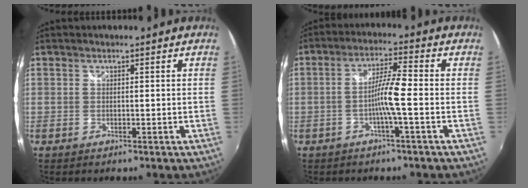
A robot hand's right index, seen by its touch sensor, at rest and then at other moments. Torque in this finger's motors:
{"motor_torque": [0.58, 1.39, 0.45, 0.09]}